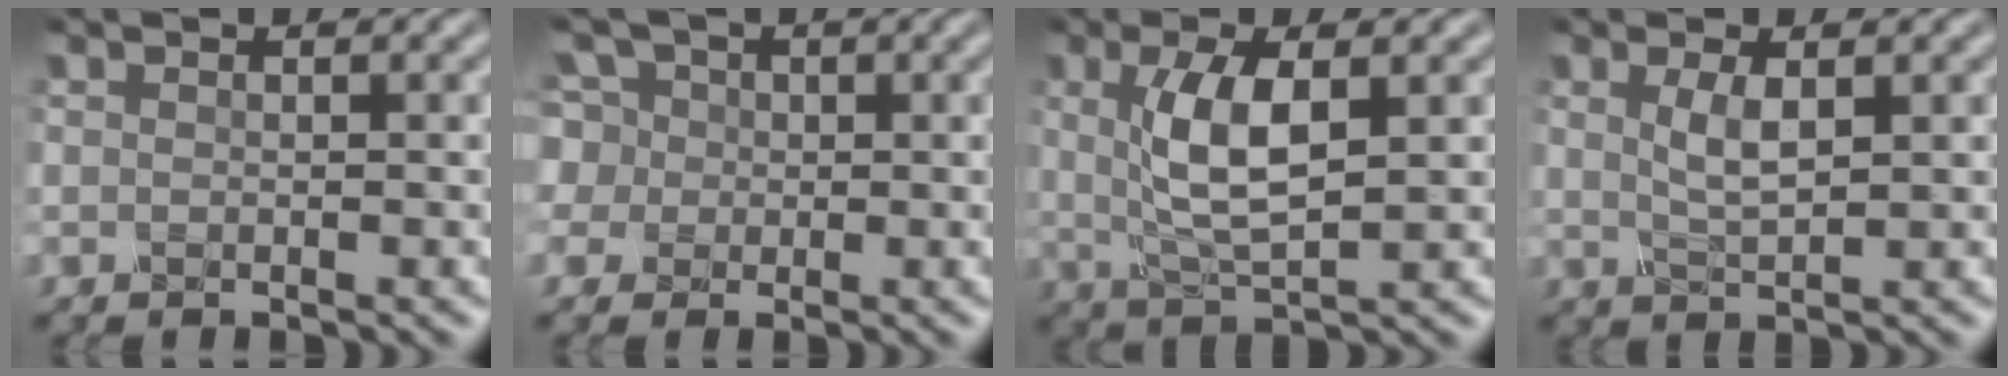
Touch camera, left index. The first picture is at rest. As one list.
[{"total": 6.8, "force": [2.0, 5.9, 2.6], "torque": [-0.060, 0.037, 0.008]}, {"total": 5.6, "force": [1.1, 1.9, 5.2], "torque": [-0.106, 0.001, 0.023]}, {"total": 2.4, "force": [0.8, 0.7, 2.1], "torque": [-0.044, -0.002, 0.019]}]